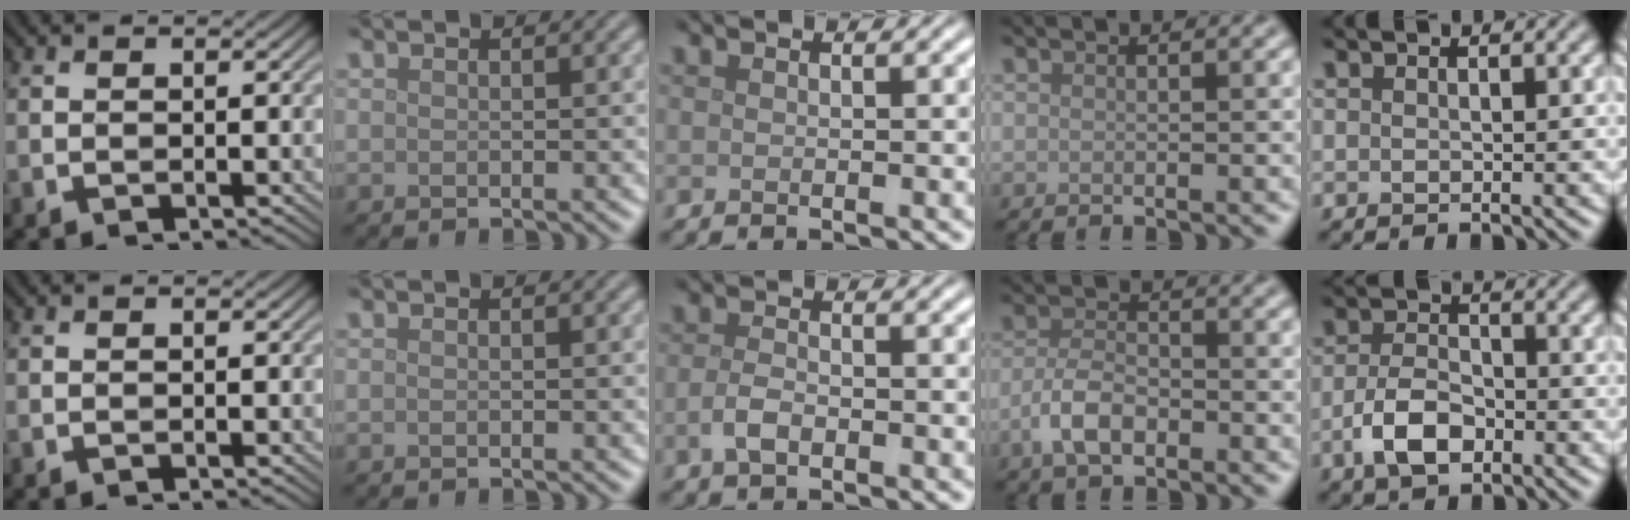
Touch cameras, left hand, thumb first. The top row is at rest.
{"middle": {"total": 1.9, "force": [-0.7, 1.0, 1.5], "torque": [-0.032, -0.001, -0.017]}, "ring": {"total": 3.8, "force": [-2.0, 1.9, 2.6], "torque": [-0.049, 0.003, -0.044]}, "little": {"total": 4.2, "force": [-1.9, 2.3, 2.9], "torque": [-0.061, -0.001, -0.042]}}